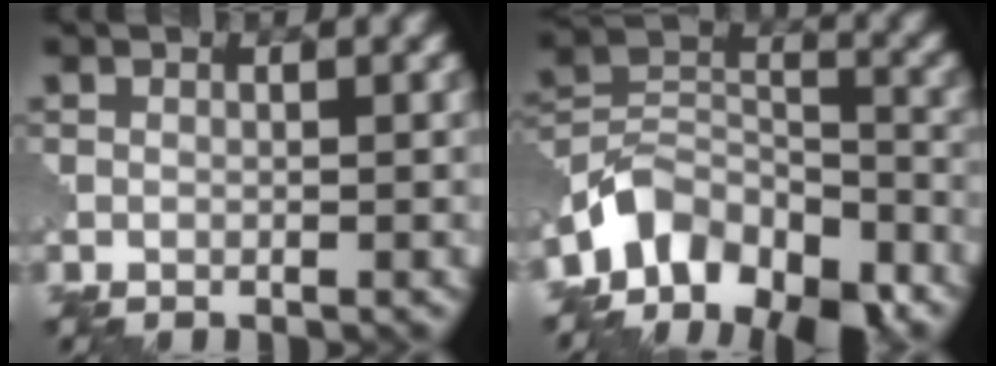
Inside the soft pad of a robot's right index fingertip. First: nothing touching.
{"total": 8.6, "force": [-6.4, 4.4, 3.5], "torque": [-0.052, -0.001, -0.132]}